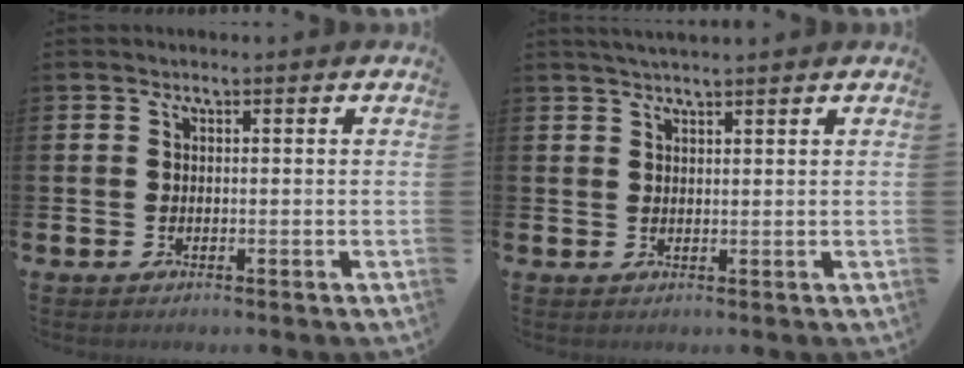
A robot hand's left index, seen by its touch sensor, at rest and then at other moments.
{"total": 2.0, "force": [1.9, -0.1, 0.6], "torque": [-0.011, -0.004, 0.034]}